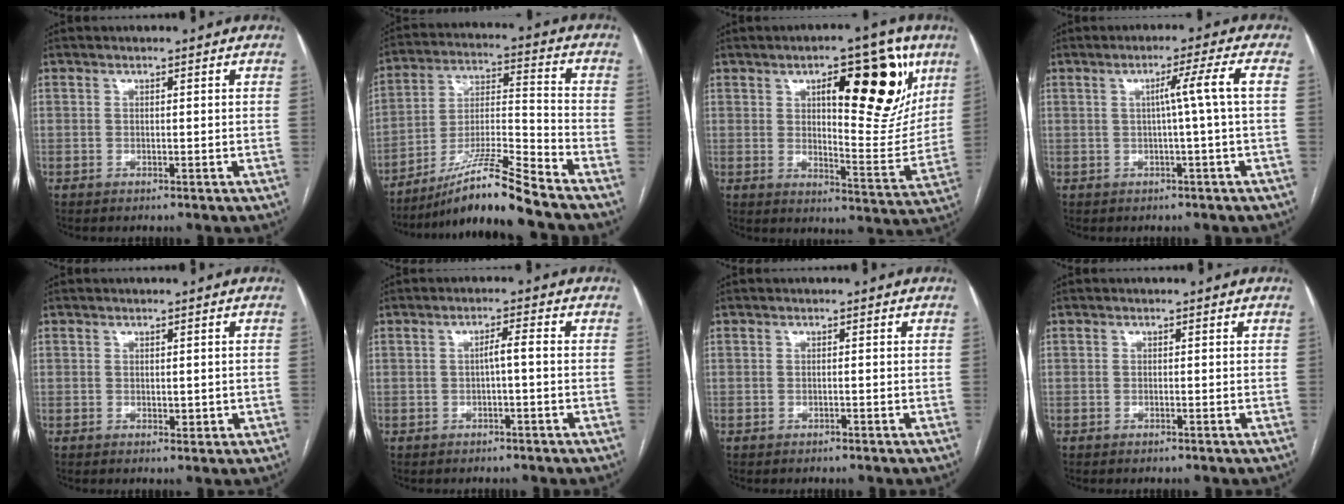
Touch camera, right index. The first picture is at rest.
{"total": 13.0, "force": [-10.7, -1.4, 7.2], "torque": [-0.134, -0.002, -0.192]}
{"total": 17.1, "force": [7.7, 5.3, 14.4], "torque": [-0.175, 0.004, 0.111]}
{"total": 4.9, "force": [0.2, -1.6, 4.6], "torque": [-0.071, 0.009, 0.007]}
{"total": 1.6, "force": [-0.1, 1.0, 1.2], "torque": [-0.015, -0.001, 0.002]}
{"total": 2.2, "force": [-0.3, 0.0, 2.2], "torque": [-0.033, 0.005, -0.004]}
{"total": 0.0}
{"total": 0.0}